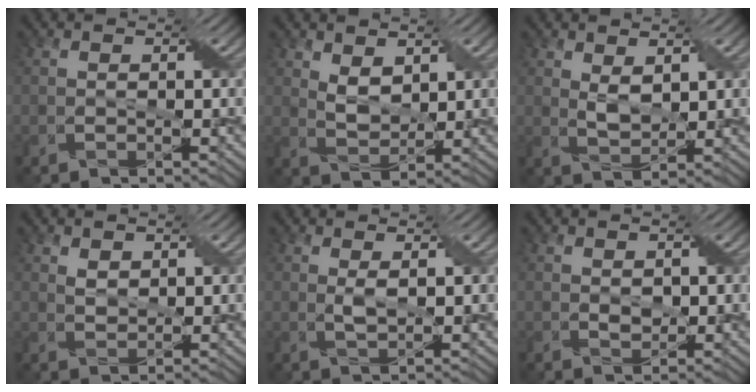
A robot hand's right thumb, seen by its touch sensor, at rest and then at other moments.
{"total": 3.5, "force": [2.0, 1.9, 2.1], "torque": [-0.053, -0.006, 0.042]}
{"total": 2.7, "force": [1.3, 1.3, 2.0], "torque": [-0.049, -0.005, 0.028]}
{"total": 1.6, "force": [0.9, 1.1, 0.8], "torque": [-0.022, -0.003, 0.020]}
{"total": 1.5, "force": [0.5, 0.2, 1.4], "torque": [-0.034, -0.003, 0.012]}
{"total": 1.3, "force": [0.4, 0.9, 0.9], "torque": [-0.021, -0.003, 0.010]}